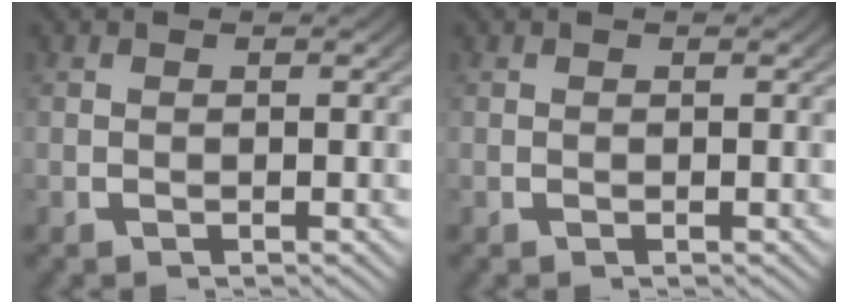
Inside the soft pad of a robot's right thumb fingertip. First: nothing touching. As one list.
[{"total": 0.0}]